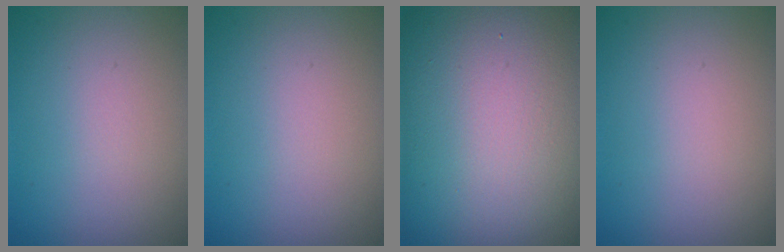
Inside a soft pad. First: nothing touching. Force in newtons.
{"total": 0.0}
{"total": 22.2, "press": 22.2, "slide": 1.0}
{"total": 0.0}